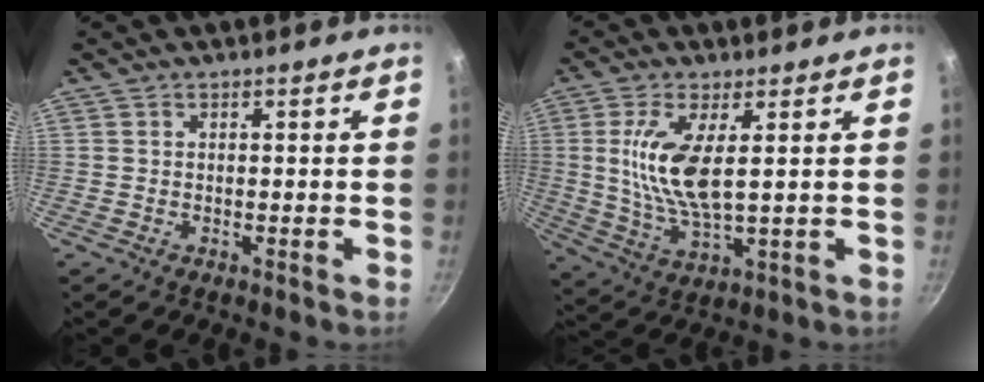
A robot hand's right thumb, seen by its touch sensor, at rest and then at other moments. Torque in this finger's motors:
{"motor_torque": [1.30, 1.05, 1.52, -0.70, 0.18]}